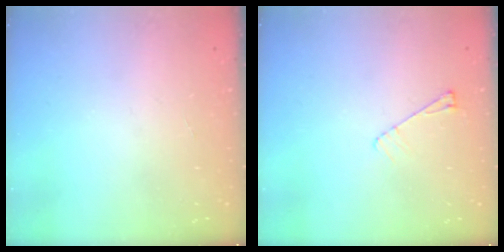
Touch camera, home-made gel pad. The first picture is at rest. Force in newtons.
{"total": 4.8, "press": 4.7, "slide": 0.8}